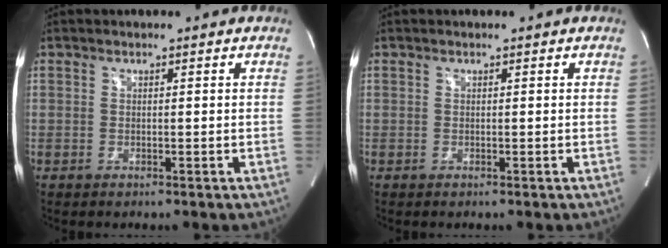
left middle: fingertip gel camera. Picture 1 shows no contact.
{"total": 0.0}